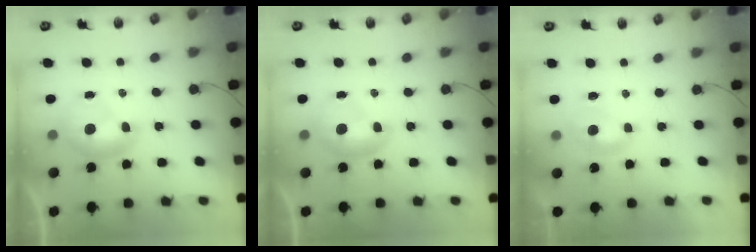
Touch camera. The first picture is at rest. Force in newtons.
{"total": 0.0}
{"total": 1.5, "press": 1.5, "slide": 0.4}